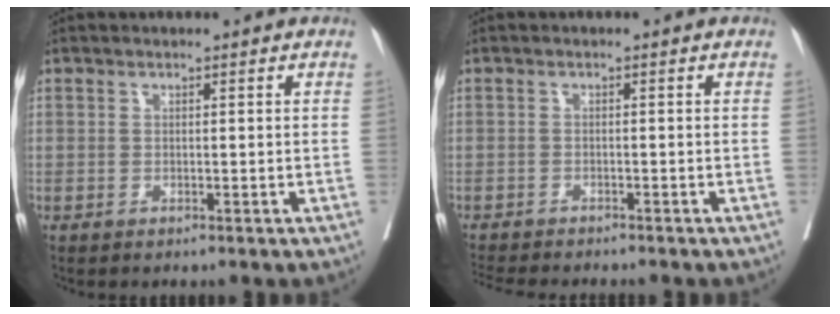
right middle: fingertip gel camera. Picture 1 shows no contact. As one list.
[{"total": 7.2, "force": [-6.6, 0.9, 2.7], "torque": [-0.038, -0.009, -0.102]}]